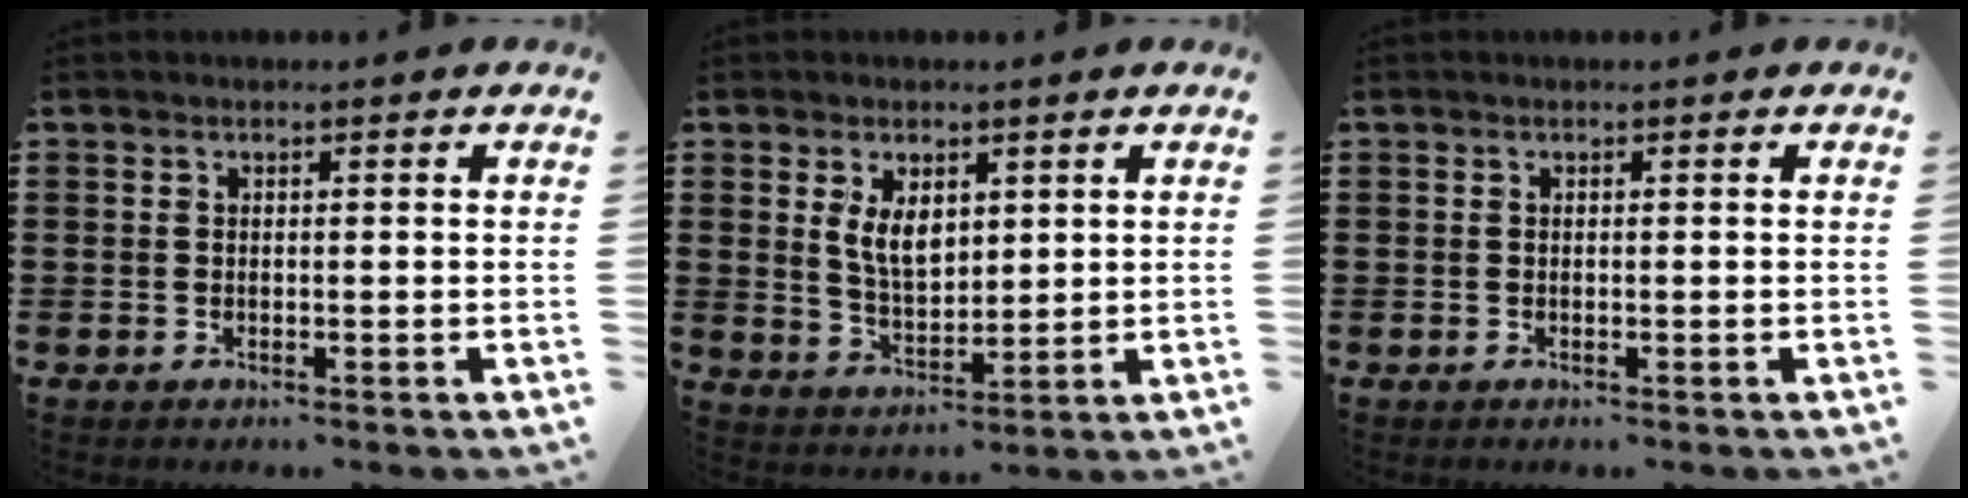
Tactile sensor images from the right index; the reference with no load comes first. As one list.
[{"total": 5.5, "force": [2.1, 3.1, 4.0], "torque": [-0.079, 0.003, 0.036]}, {"total": 0.0}]